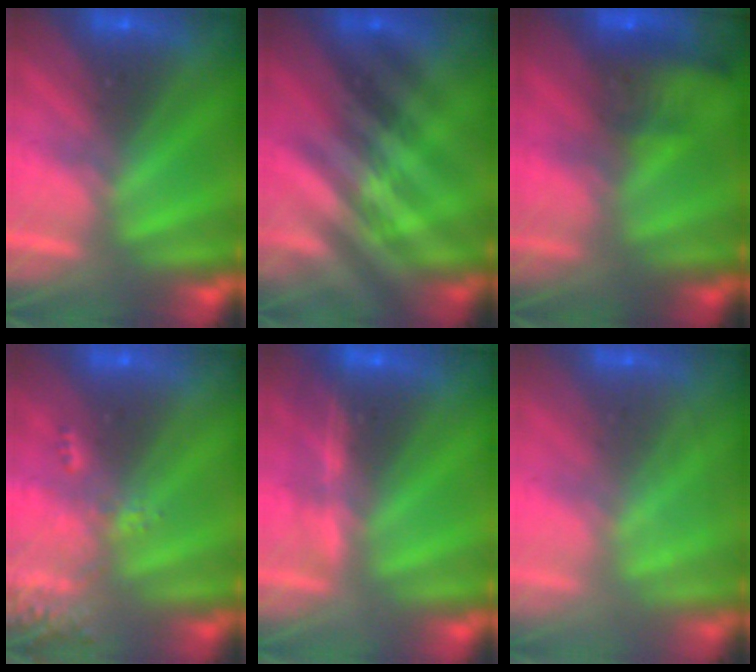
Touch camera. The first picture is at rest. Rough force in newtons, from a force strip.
{"total": 2.4}
{"total": 7.7}
{"total": 2.4}
{"total": 1.4}
{"total": 2.4}